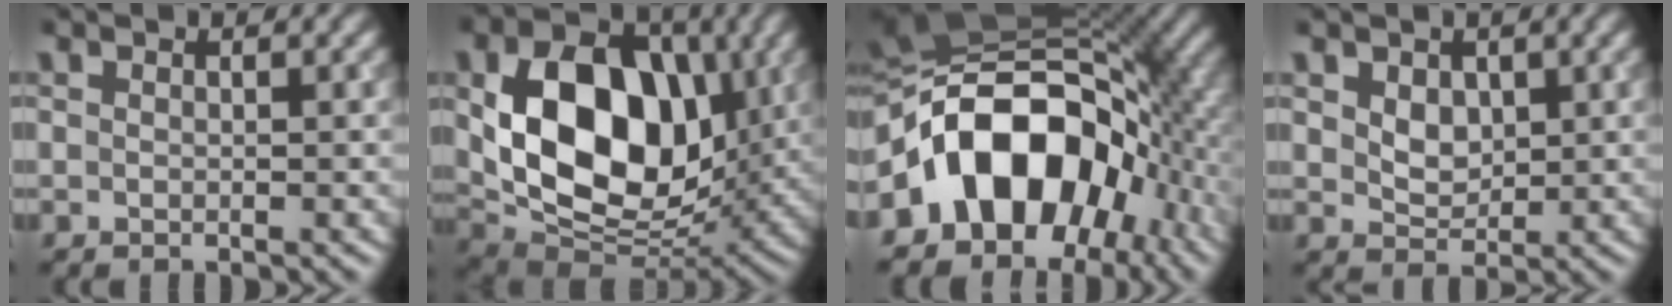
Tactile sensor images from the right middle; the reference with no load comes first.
{"total": 12.5, "force": [1.3, 8.6, 8.9], "torque": [-0.150, -0.009, 0.024]}
{"total": 14.2, "force": [-4.8, 9.4, 9.5], "torque": [-0.127, 0.019, -0.106]}
{"total": 2.4, "force": [0.8, 1.7, 1.4], "torque": [-0.030, -0.003, 0.015]}